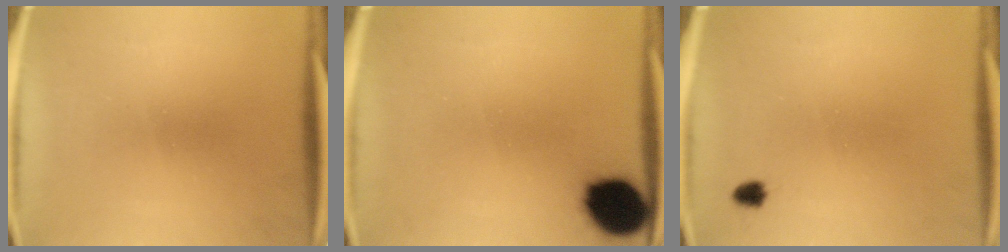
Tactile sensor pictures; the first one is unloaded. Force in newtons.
{"total": 14.7}
{"total": 1.5}